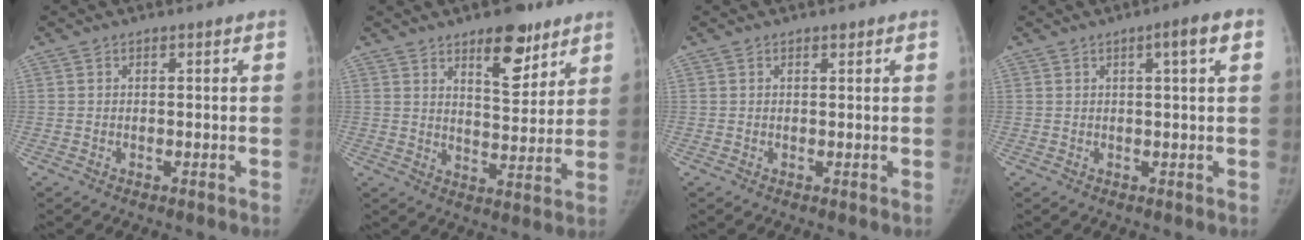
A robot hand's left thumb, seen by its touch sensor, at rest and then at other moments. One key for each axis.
{"total": 10.9, "fx": 7.0, "fy": 4.6, "fz": 7.0, "tx": -0.071, "ty": -0.045, "tz": 0.107}
{"total": 0.6, "fx": 0.4, "fy": 0.3, "fz": 0.3, "tx": -0.003, "ty": -0.003, "tz": 0.006}
{"total": 4.1, "fx": 1.6, "fy": 0.2, "fz": 3.8, "tx": -0.055, "ty": 0.003, "tz": 0.022}